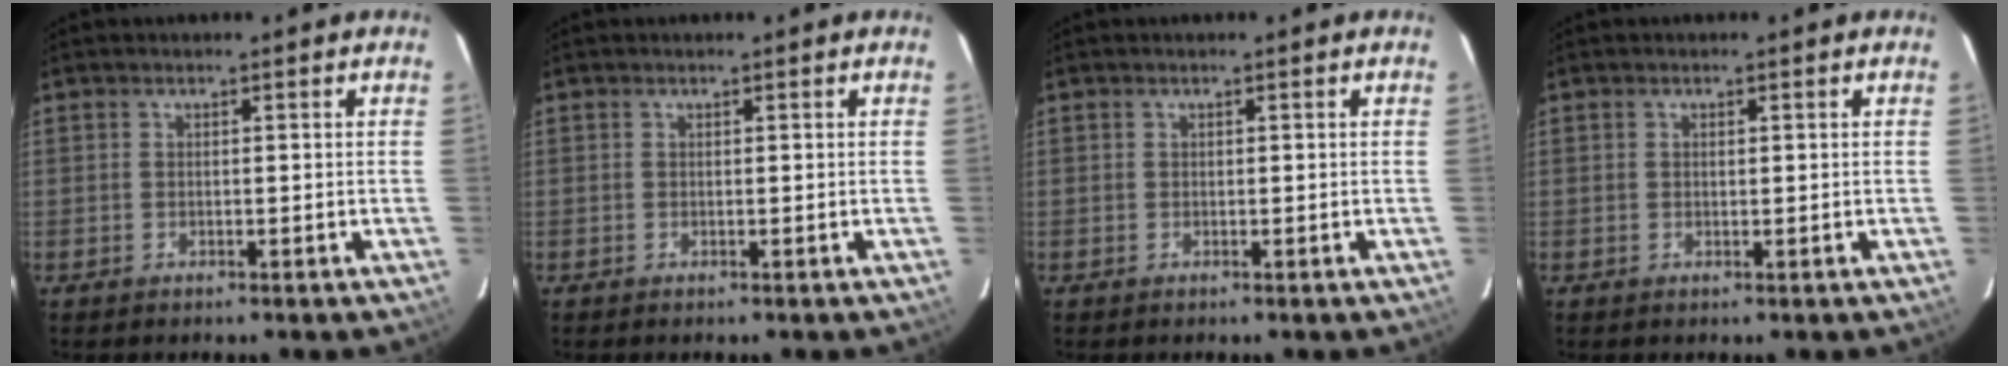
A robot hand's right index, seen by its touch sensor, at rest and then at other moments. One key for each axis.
{"total": 0.0}
{"total": 0.0}
{"total": 0.6, "fx": 0.2, "fy": 0.3, "fz": 0.4, "tx": -0.009, "ty": 0.003, "tz": 0.005}